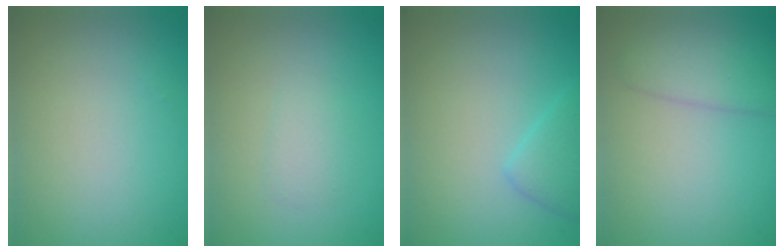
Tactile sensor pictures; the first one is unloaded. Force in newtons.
{"total": 1.3, "press": 1.3, "slide": 0.0}
{"total": 2.4, "press": 2.4, "slide": 0.1}
{"total": 2.9, "press": 2.9, "slide": 0.1}